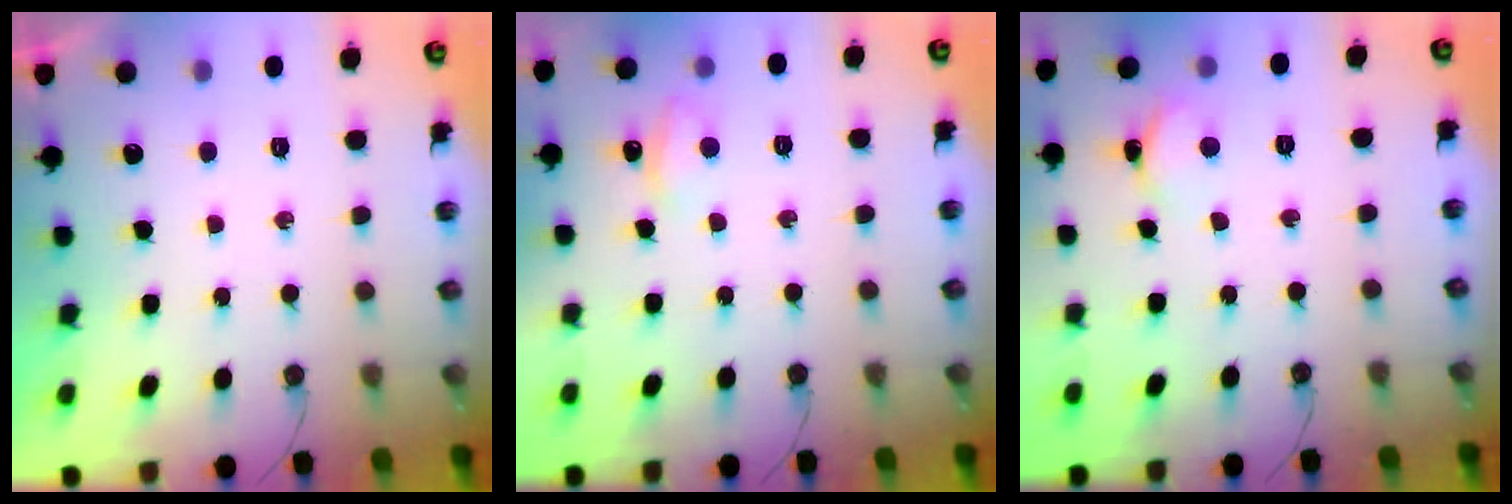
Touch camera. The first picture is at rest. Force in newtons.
{"total": 6.7, "press": 6.6, "slide": 0.8}
{"total": 3.6, "press": 3.6, "slide": 0.4}